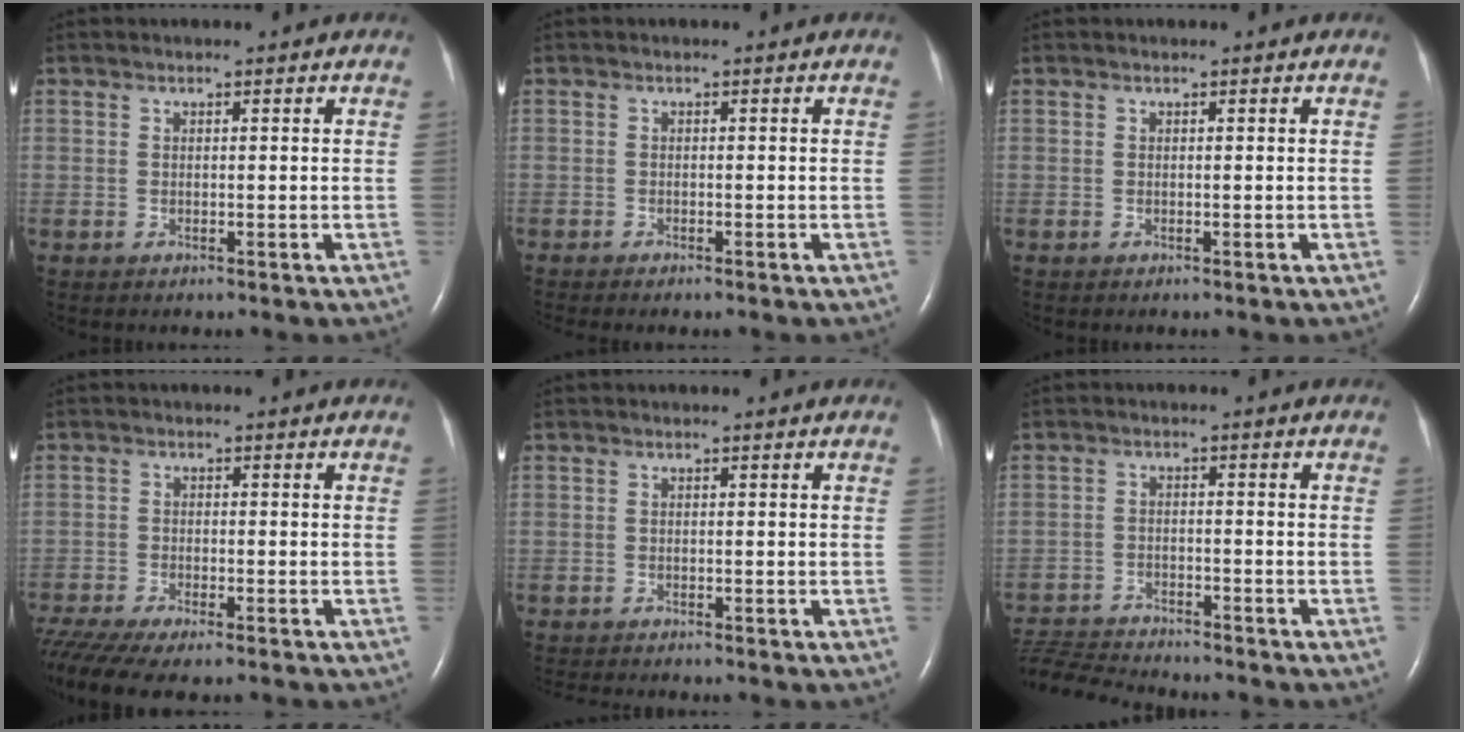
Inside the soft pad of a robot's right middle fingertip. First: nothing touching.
{"total": 2.4, "force": [-2.0, 0.3, 1.3], "torque": [-0.018, -0.005, -0.021]}
{"total": 0.0}
{"total": 10.2, "force": [-8.4, 1.6, 5.4], "torque": [-0.099, -0.013, -0.137]}
{"total": 3.2, "force": [-3.0, 0.1, 1.1], "torque": [-0.013, -0.010, -0.046]}
{"total": 9.0, "force": [-8.9, 0.1, 1.6], "torque": [-0.032, -0.003, -0.155]}